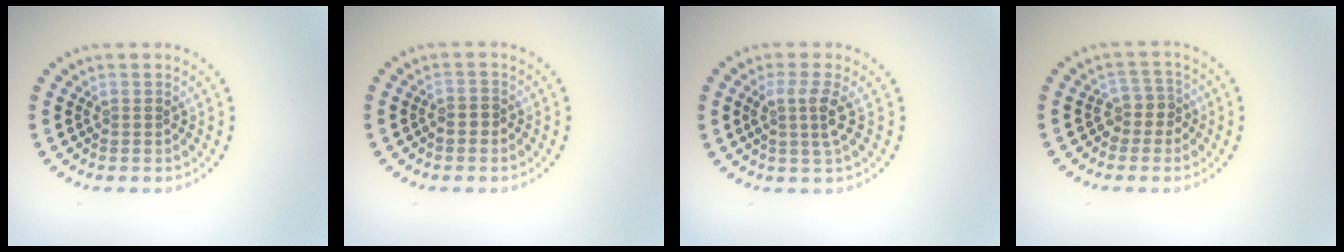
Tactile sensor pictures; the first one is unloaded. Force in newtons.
{"total": 0.9, "press": 0.6, "slide": 0.6}
{"total": 2.4, "press": 1.9, "slide": 1.5}
{"total": 2.0, "press": 1.6, "slide": 1.2}